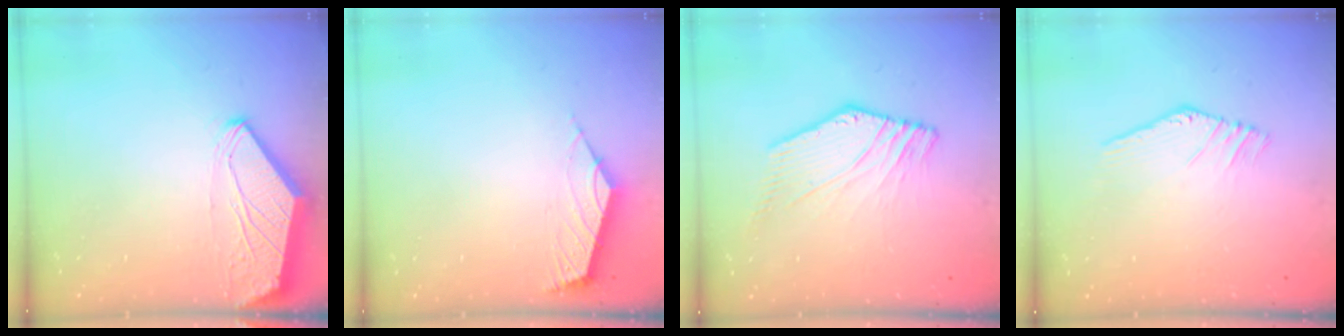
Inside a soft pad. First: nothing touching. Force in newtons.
{"total": 2.5, "press": 2.4, "slide": 0.7}
{"total": 3.1, "press": 2.8, "slide": 1.3}
{"total": 2.0, "press": 2.0, "slide": 0.2}